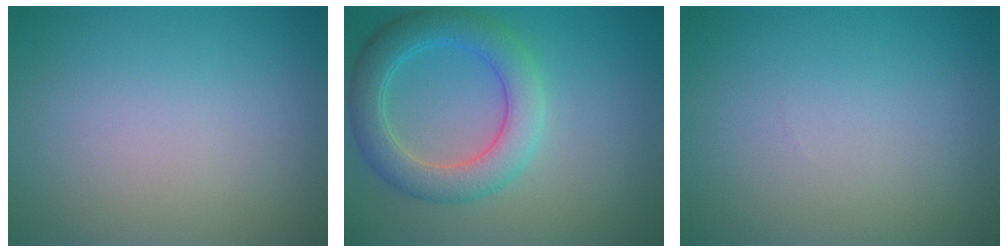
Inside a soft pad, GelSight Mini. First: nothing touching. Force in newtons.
{"total": 5.3, "press": 5.3, "slide": 0.2}
{"total": 0.0}